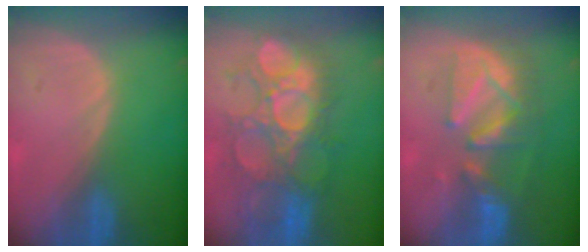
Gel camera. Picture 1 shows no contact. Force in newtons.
{"total": 10.8, "press": 10.5, "slide": 2.4}
{"total": 8.6, "press": 8.5, "slide": 1.5}